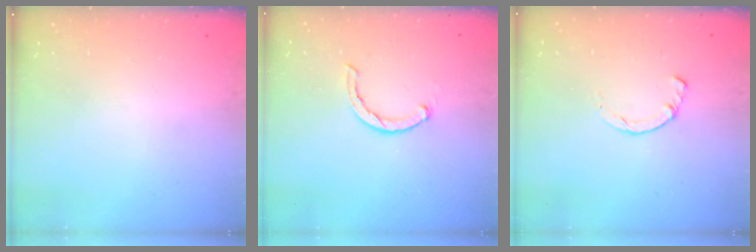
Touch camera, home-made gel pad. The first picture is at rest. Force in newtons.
{"total": 1.8, "press": 1.8, "slide": 0.4}
{"total": 2.3, "press": 2.3, "slide": 0.1}